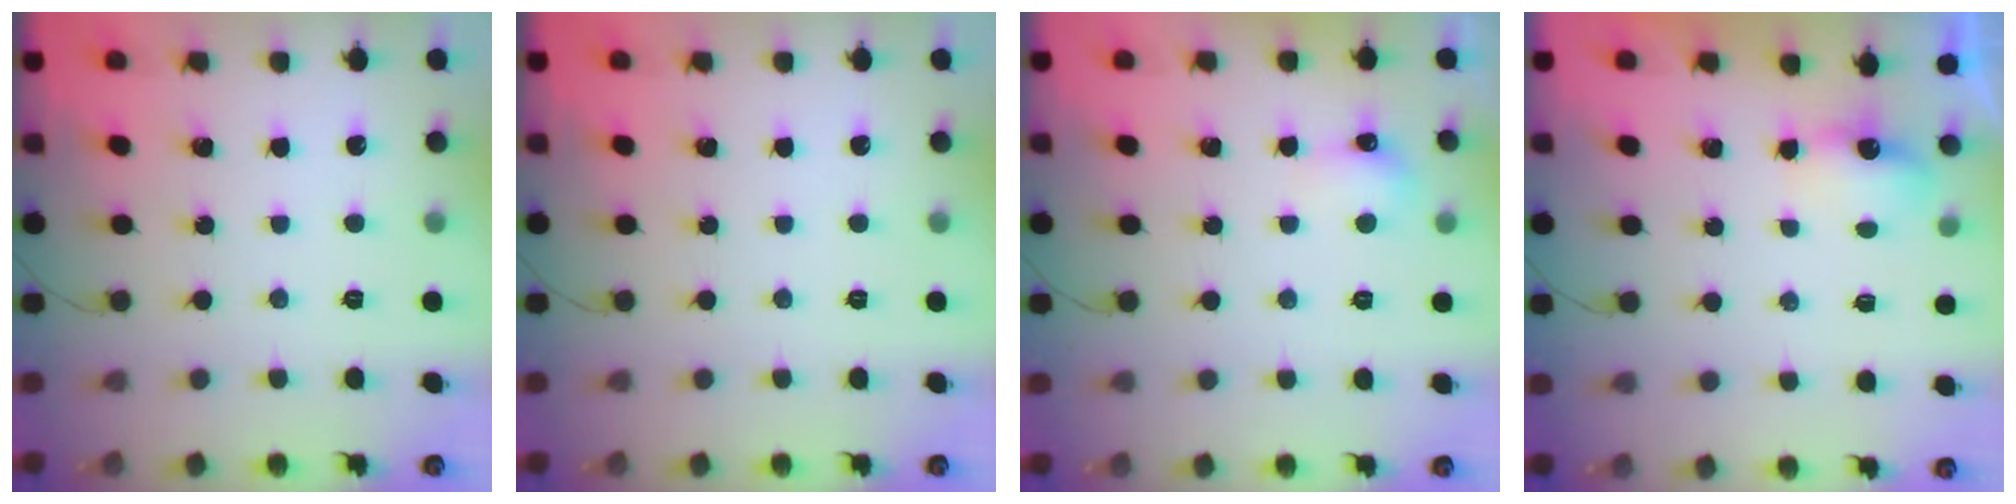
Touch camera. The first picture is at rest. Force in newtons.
{"total": 0.0}
{"total": 5.9, "press": 5.2, "slide": 2.9}
{"total": 4.1, "press": 3.9, "slide": 1.2}